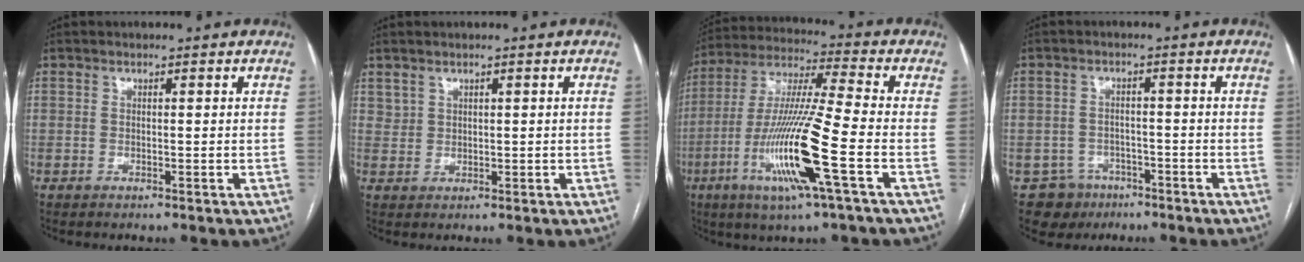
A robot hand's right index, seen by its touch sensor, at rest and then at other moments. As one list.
[{"total": 1.8, "force": [1.3, 1.1, 0.4], "torque": [-0.006, 0.005, 0.030]}, {"total": 16.8, "force": [-5.7, -0.3, 15.8], "torque": [-0.321, -0.019, -0.112]}, {"total": 5.3, "force": [-3.1, 4.3, -0.2], "torque": [0.009, 0.012, -0.042]}]